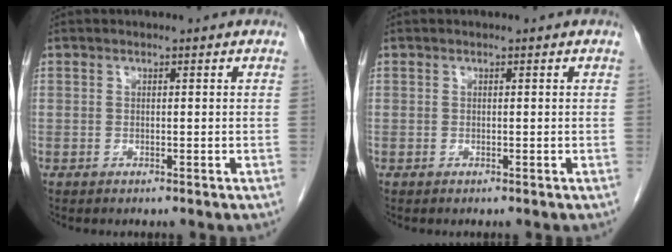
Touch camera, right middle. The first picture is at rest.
{"total": 0.0}